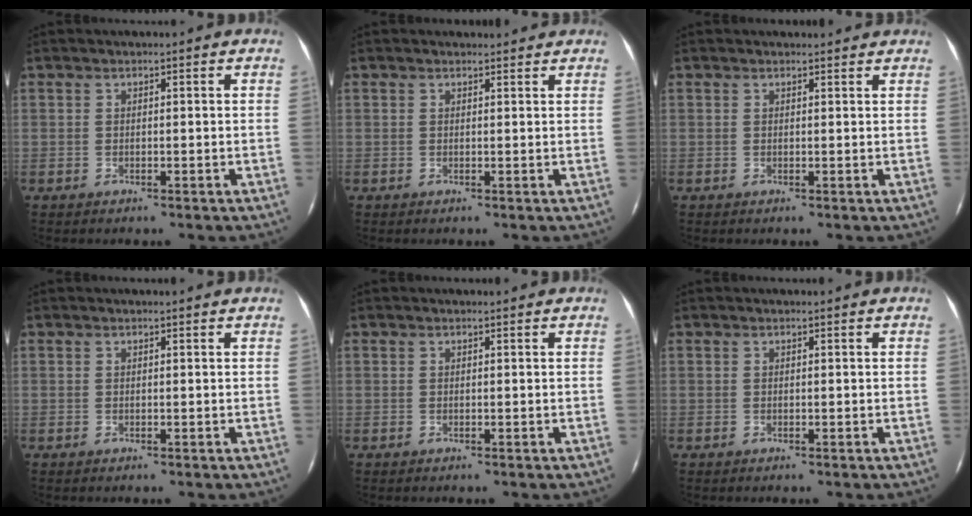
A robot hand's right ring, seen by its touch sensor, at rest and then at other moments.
{"total": 2.6, "force": [2.4, 0.7, 0.5], "torque": [-0.018, 0.009, 0.025]}
{"total": 3.4, "force": [3.2, 0.9, 0.9], "torque": [-0.022, 0.011, 0.033]}
{"total": 2.2, "force": [2.1, 0.0, 0.6], "torque": [-0.017, 0.006, 0.017]}
{"total": 2.0, "force": [1.9, 0.5, 0.5], "torque": [-0.017, 0.007, 0.020]}
{"total": 0.7, "force": [0.7, 0.1, 0.2], "torque": [-0.010, 0.002, 0.006]}